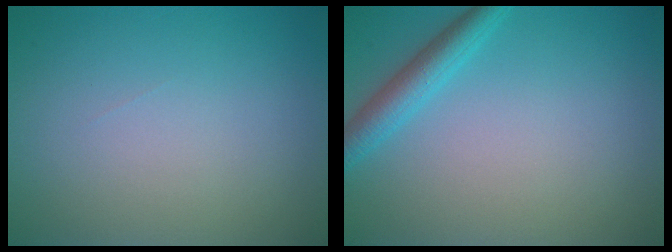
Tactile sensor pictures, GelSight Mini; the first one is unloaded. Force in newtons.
{"total": 2.9, "press": 2.9, "slide": 0.1}